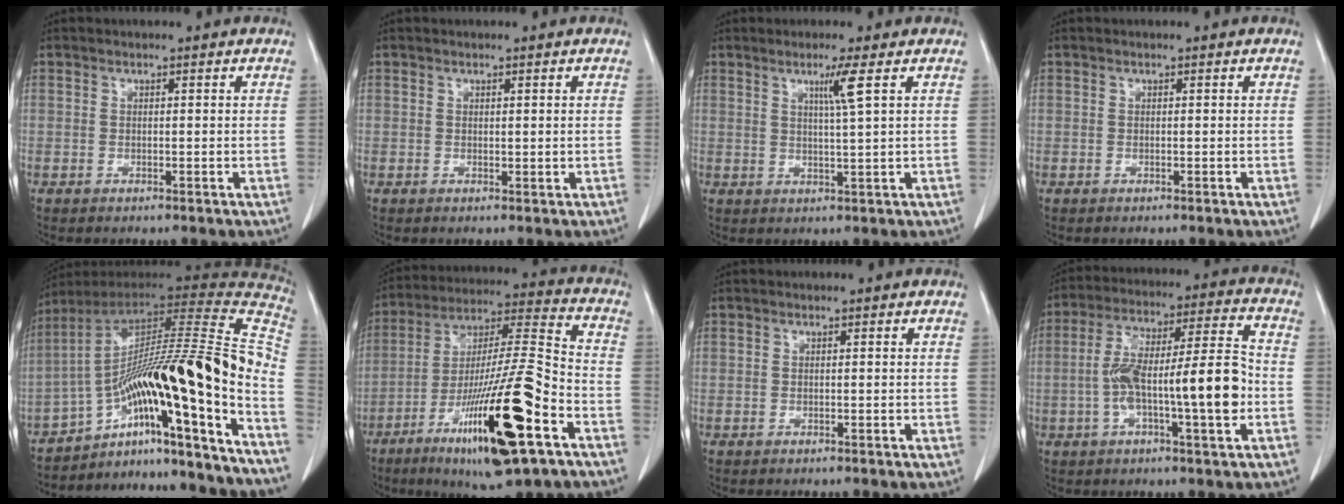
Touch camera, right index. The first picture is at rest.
{"total": 0.0}
{"total": 3.5, "force": [1.6, -1.1, 2.9], "torque": [-0.052, -0.008, 0.029]}
{"total": 0.0}
{"total": 29.5, "force": [-15.5, 0.7, 25.0], "torque": [-0.309, 0.014, -0.249]}
{"total": 23.0, "force": [-10.8, 2.2, 20.2], "torque": [-0.343, -0.032, -0.181]}
{"total": 0.0}
{"total": 15.3, "force": [-3.1, 2.0, 14.9], "torque": [-0.265, 0.023, -0.050]}